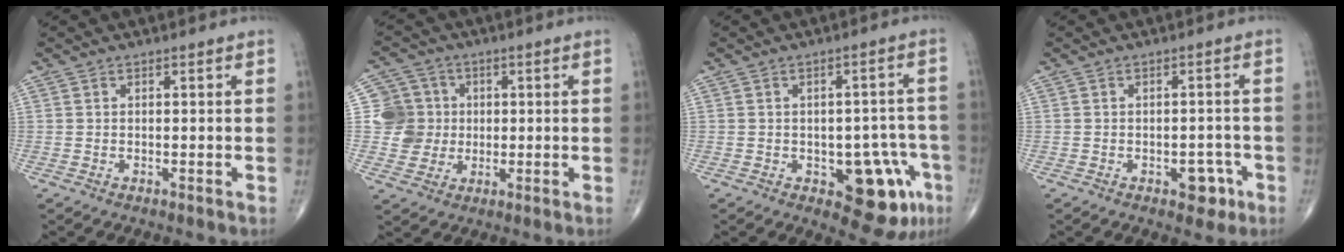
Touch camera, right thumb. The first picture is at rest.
{"total": 8.0, "force": [0.6, 7.9, 1.2], "torque": [0.010, 0.008, 0.009]}
{"total": 11.3, "force": [-4.5, 5.6, 8.8], "torque": [-0.061, 0.020, -0.049]}
{"total": 4.3, "force": [-2.0, 2.5, 2.9], "torque": [-0.015, 0.012, -0.023]}